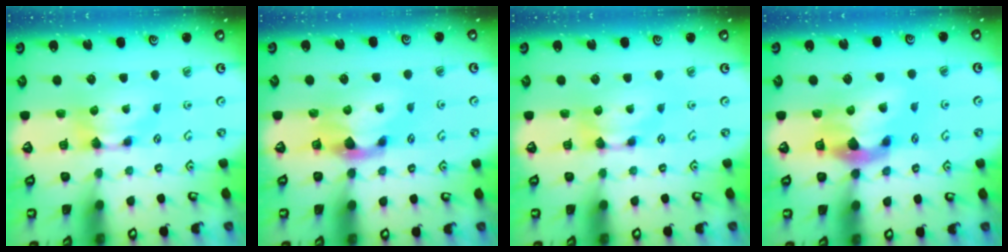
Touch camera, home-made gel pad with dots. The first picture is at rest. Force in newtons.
{"total": 2.2, "press": 1.8, "slide": 1.3}
{"total": 0.0}
{"total": 5.5, "press": 5.2, "slide": 1.9}